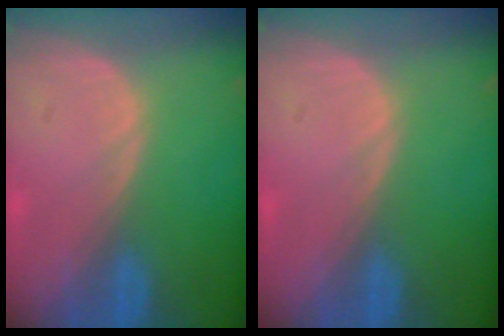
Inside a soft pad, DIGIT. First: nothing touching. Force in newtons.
{"total": 0.0}